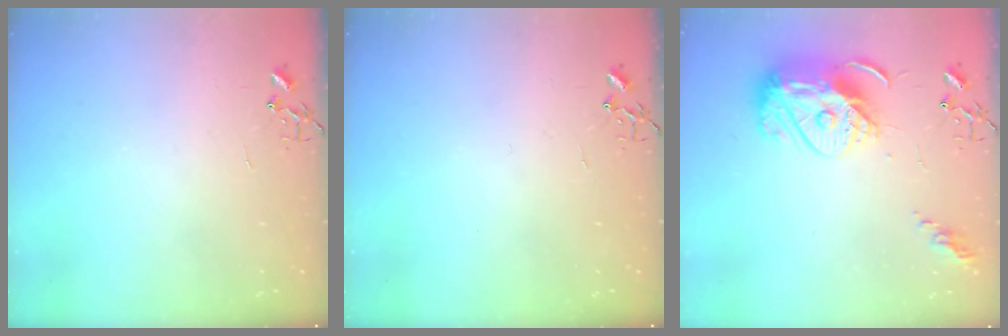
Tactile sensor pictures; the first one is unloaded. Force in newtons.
{"total": 0.0}
{"total": 15.1, "press": 15.0, "slide": 1.1}